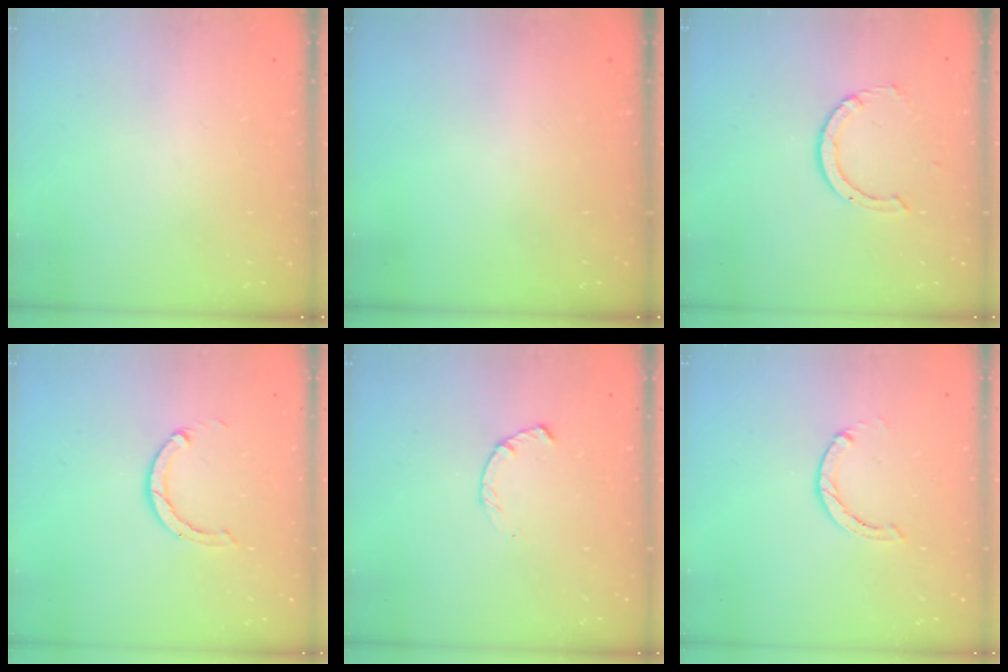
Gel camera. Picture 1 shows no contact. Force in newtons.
{"total": 0.0}
{"total": 1.7, "press": 1.7, "slide": 0.1}
{"total": 3.6, "press": 3.5, "slide": 0.5}
{"total": 2.3, "press": 2.2, "slide": 0.4}
{"total": 0.0}